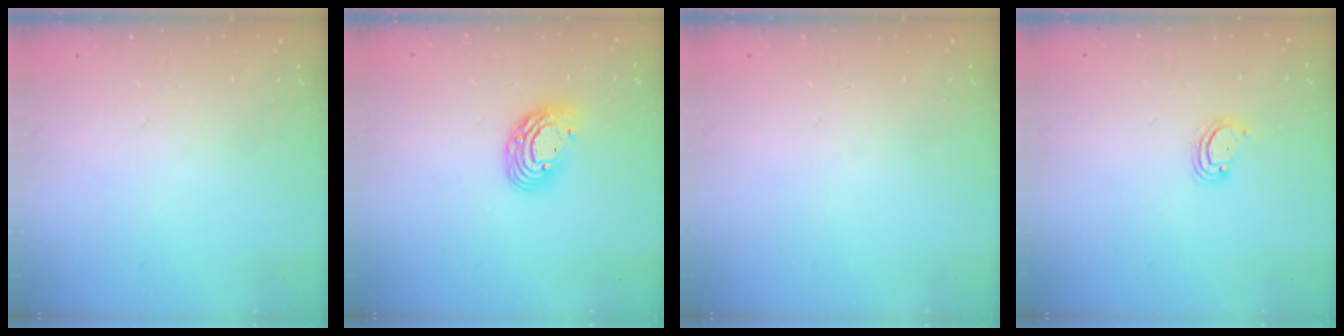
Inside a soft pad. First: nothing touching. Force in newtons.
{"total": 9.8, "press": 9.8, "slide": 0.9}
{"total": 0.0}
{"total": 2.8, "press": 2.8, "slide": 0.2}